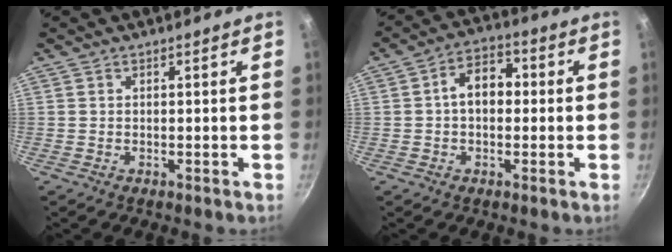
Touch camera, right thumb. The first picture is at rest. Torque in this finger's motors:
{"motor_torque": [0.70, 1.01, 0.68, -0.11, 0.07]}